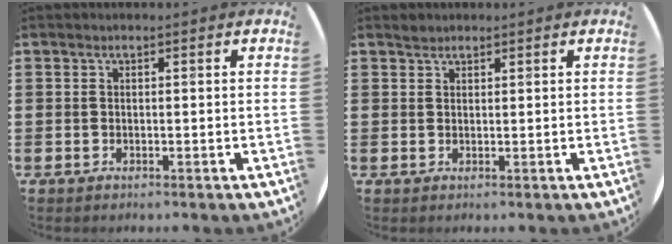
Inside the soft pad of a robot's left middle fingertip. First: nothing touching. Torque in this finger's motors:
{"motor_torque": [0.32, -0.24, -0.02, -0.01]}